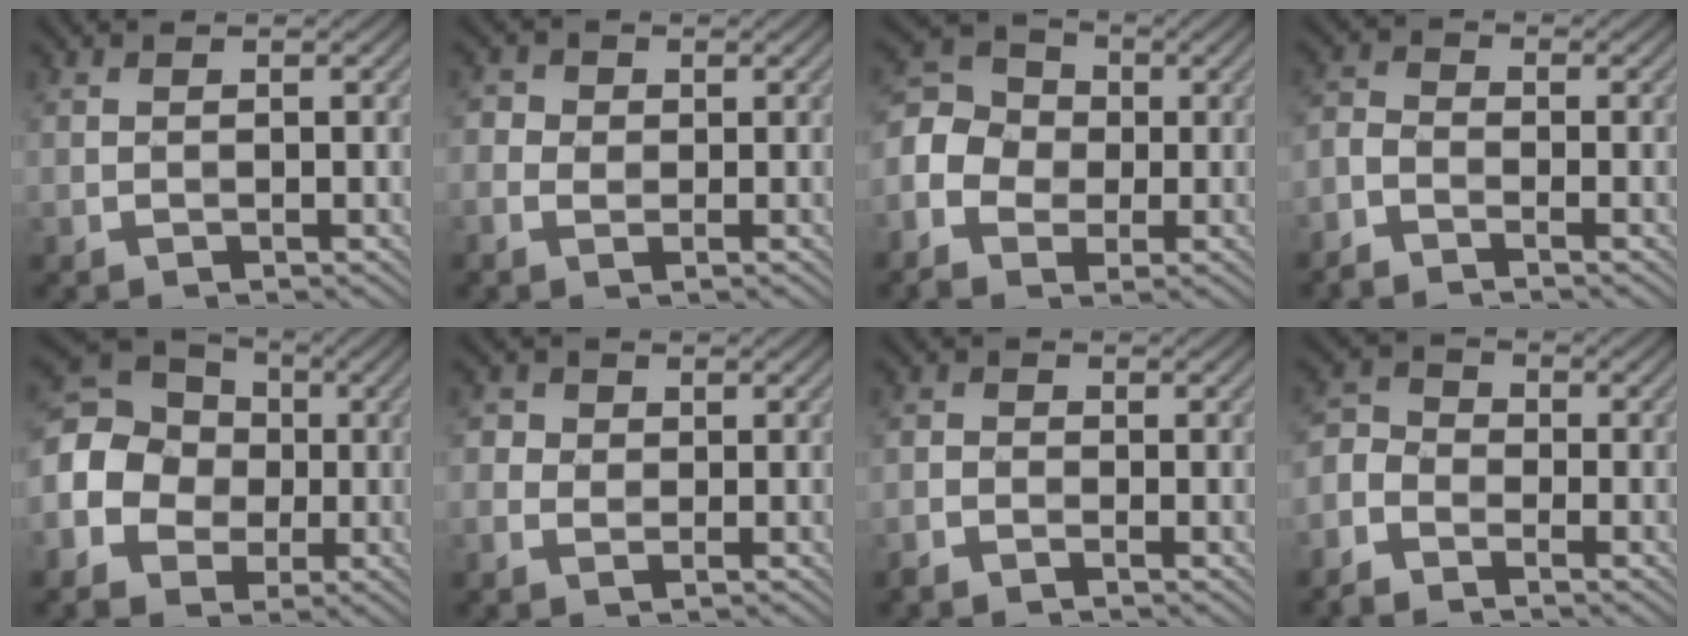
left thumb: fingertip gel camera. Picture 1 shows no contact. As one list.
[{"total": 2.5, "force": [0.1, 2.2, 1.2], "torque": [-0.040, 0.004, 0.002]}, {"total": 7.6, "force": [-1.6, 6.3, 4.0], "torque": [-0.117, 0.000, -0.039]}, {"total": 2.7, "force": [-2.1, 1.1, 1.3], "torque": [-0.043, 0.000, -0.056]}, {"total": 11.7, "force": [-1.9, 10.2, 5.3], "torque": [-0.164, -0.004, -0.061]}, {"total": 2.3, "force": [0.2, 2.1, 0.9], "torque": [-0.032, 0.005, 0.002]}, {"total": 1.4, "force": [-1.2, 0.7, 0.5], "torque": [-0.020, 0.002, -0.027]}, {"total": 3.9, "force": [-2.8, 2.2, 1.5], "torque": [-0.050, 0.003, -0.069]}]